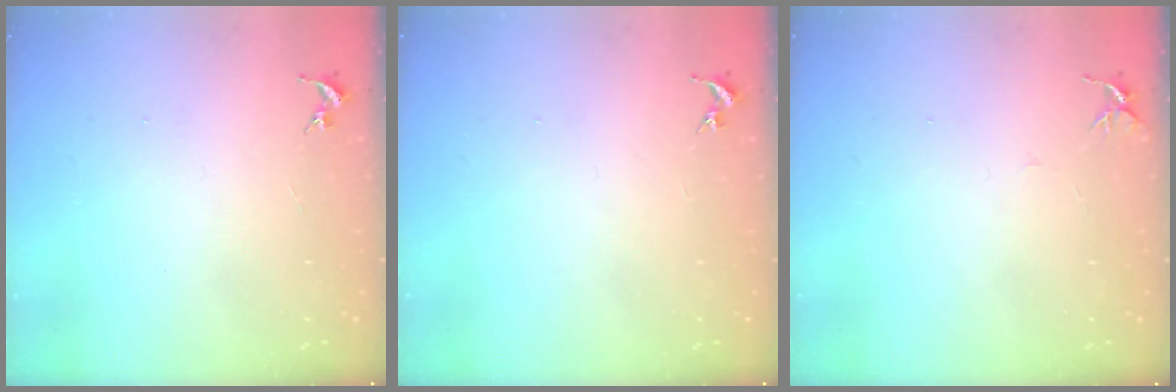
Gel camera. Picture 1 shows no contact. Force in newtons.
{"total": 0.0}
{"total": 4.5, "press": 4.5, "slide": 0.4}